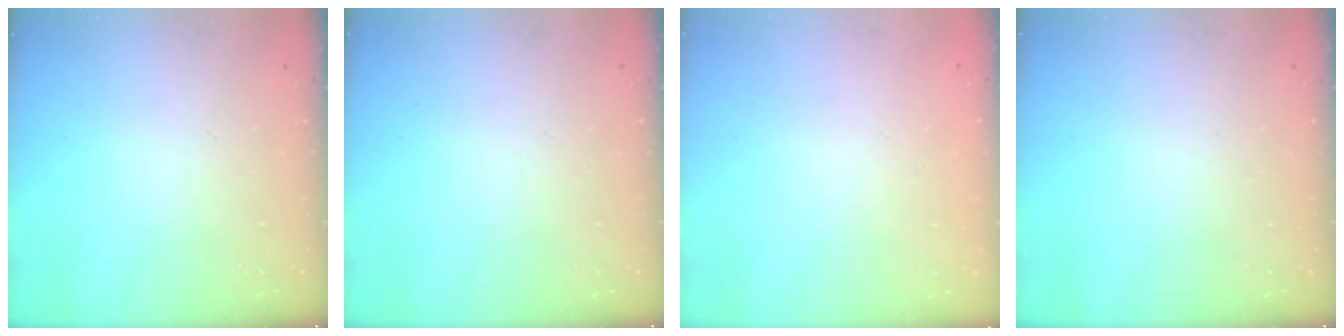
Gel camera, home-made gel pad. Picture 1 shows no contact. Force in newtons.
{"total": 0.0}
{"total": 1.8, "press": 1.8, "slide": 0.2}
{"total": 0.0}